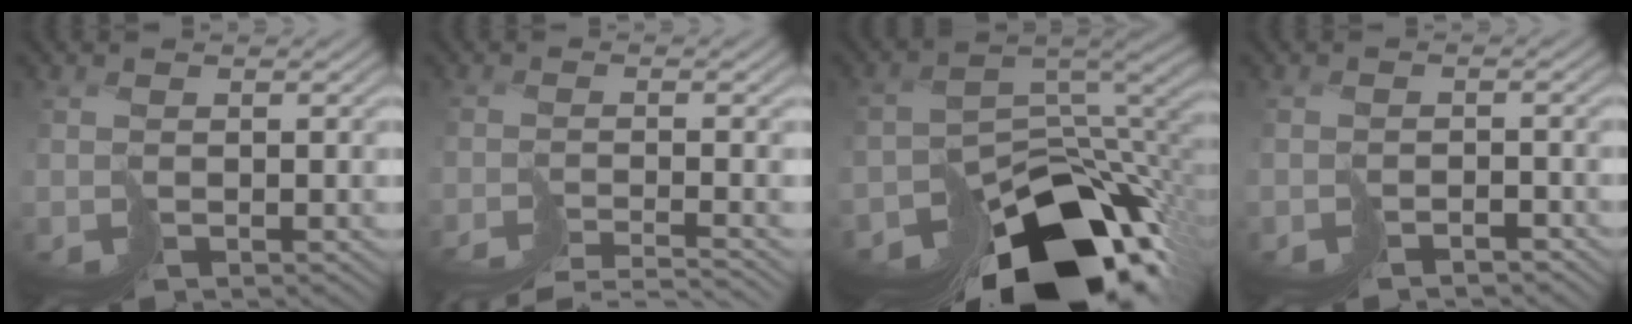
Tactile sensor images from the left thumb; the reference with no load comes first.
{"total": 5.8, "force": [-5.3, -0.6, 2.3], "torque": [-0.020, -0.001, -0.078]}
{"total": 16.3, "force": [-11.6, 7.7, 8.6], "torque": [-0.144, -0.055, -0.145]}
{"total": 2.4, "force": [-2.4, 0.4, 0.0], "torque": [0.013, -0.003, -0.038]}